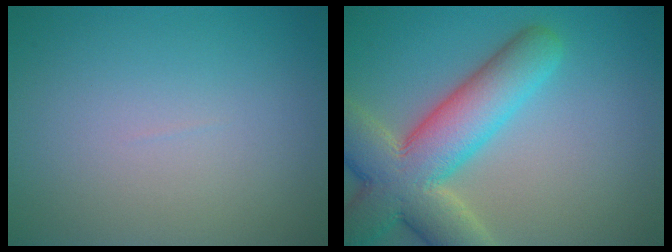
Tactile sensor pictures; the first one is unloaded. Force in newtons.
{"total": 9.9, "press": 9.9, "slide": 0.8}